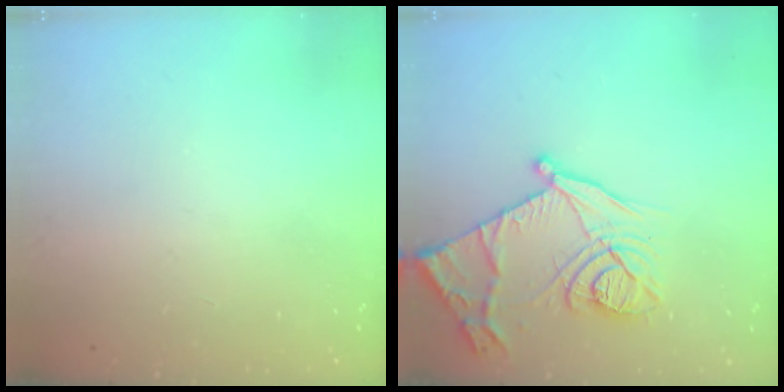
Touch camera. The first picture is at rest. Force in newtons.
{"total": 17.1, "press": 17.1, "slide": 1.2}